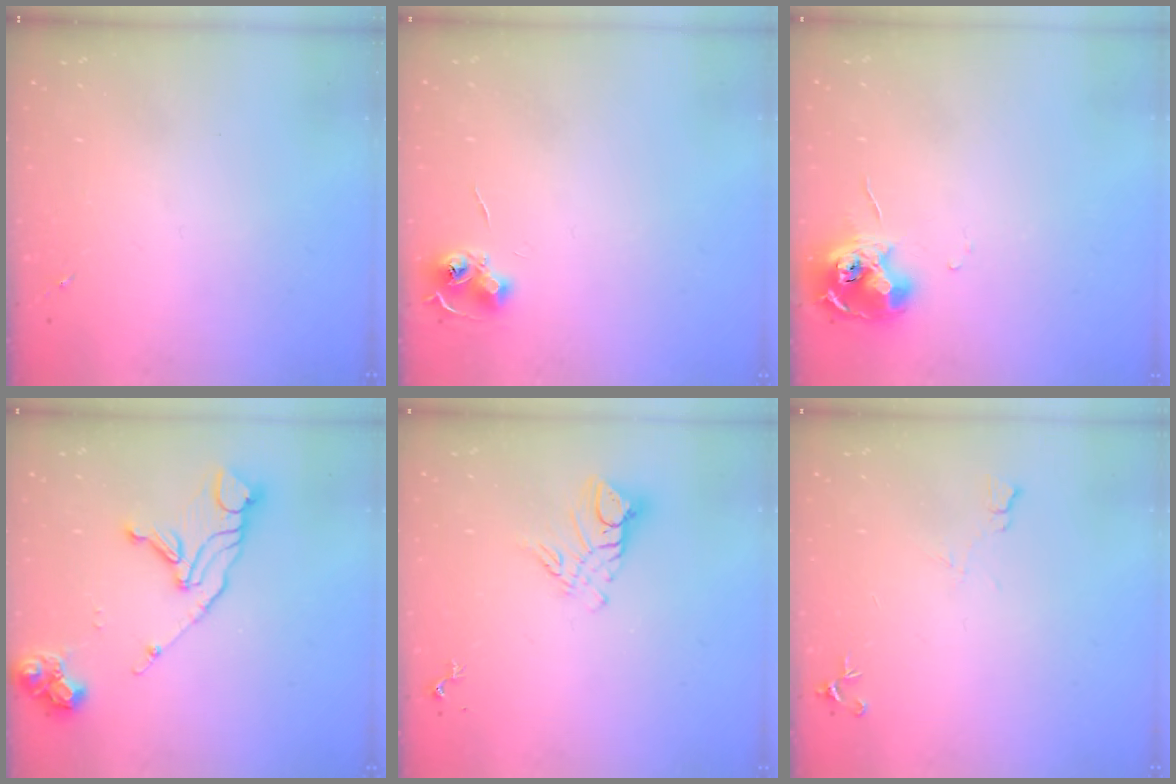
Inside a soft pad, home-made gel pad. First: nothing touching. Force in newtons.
{"total": 6.8, "press": 6.8, "slide": 0.7}
{"total": 11.7, "press": 11.6, "slide": 1.0}
{"total": 14.7, "press": 14.6, "slide": 1.7}
{"total": 10.2, "press": 10.1, "slide": 0.8}
{"total": 5.9, "press": 5.8, "slide": 1.0}